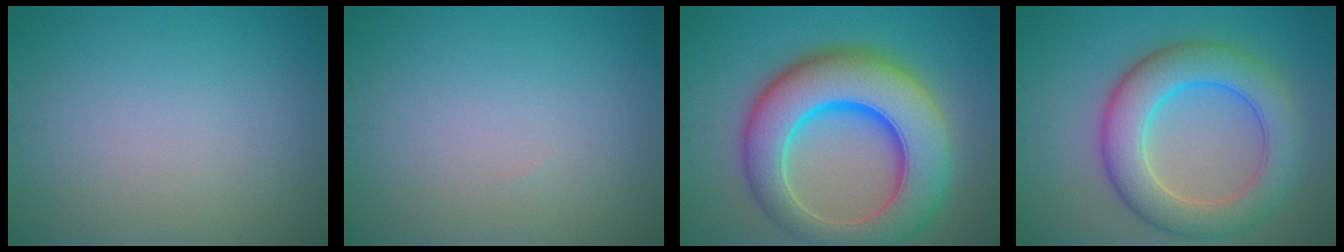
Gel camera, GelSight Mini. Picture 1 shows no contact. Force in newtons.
{"total": 0.0}
{"total": 12.6, "press": 12.6, "slide": 0.4}
{"total": 7.9, "press": 7.9, "slide": 0.1}